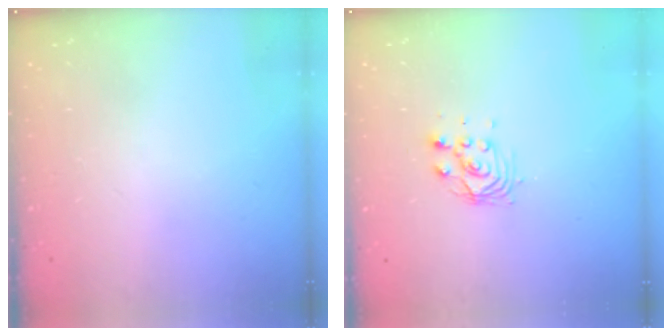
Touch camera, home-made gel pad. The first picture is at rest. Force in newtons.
{"total": 5.0, "press": 5.0, "slide": 0.2}